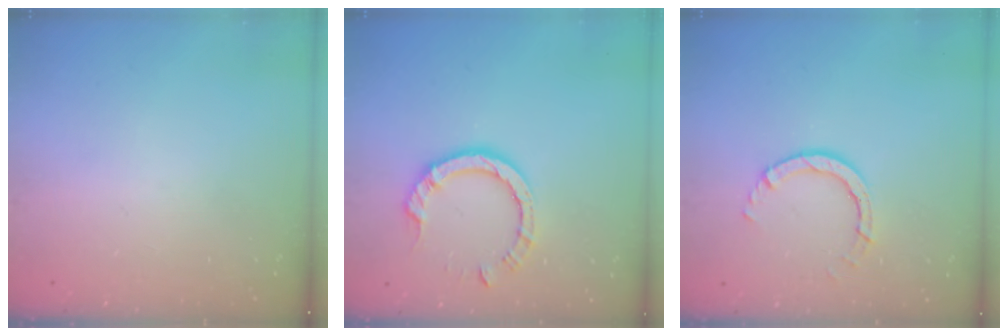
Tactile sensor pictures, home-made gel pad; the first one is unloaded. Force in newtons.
{"total": 8.5, "press": 8.4, "slide": 1.0}
{"total": 4.7, "press": 4.7, "slide": 0.3}